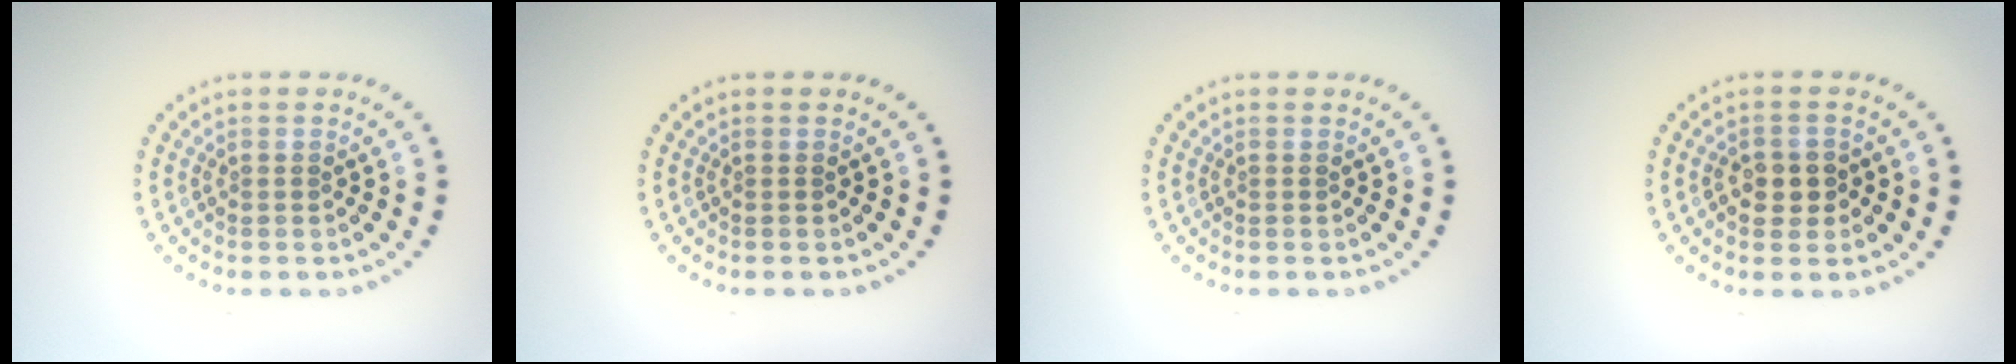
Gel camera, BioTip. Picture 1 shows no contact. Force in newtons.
{"total": 0.0}
{"total": 0.0}
{"total": 2.4, "press": 2.4, "slide": 0.4}